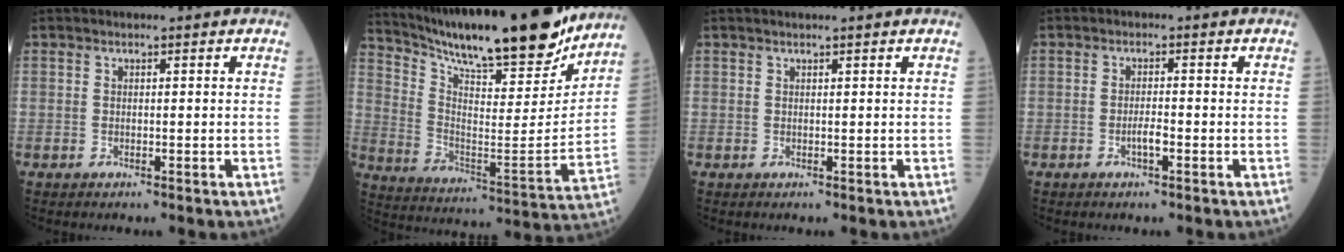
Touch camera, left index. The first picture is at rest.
{"total": 25.1, "force": [21.7, 3.1, 12.3], "torque": [-0.217, -0.043, 0.327]}
{"total": 1.4, "force": [1.2, -0.3, 0.7], "torque": [-0.011, 0.007, 0.022]}
{"total": 1.8, "force": [-0.9, 0.2, 1.6], "torque": [-0.030, 0.000, -0.017]}